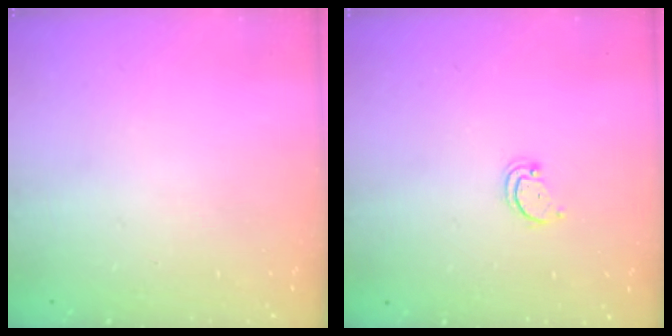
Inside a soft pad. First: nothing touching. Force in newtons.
{"total": 1.9, "press": 1.9, "slide": 0.2}